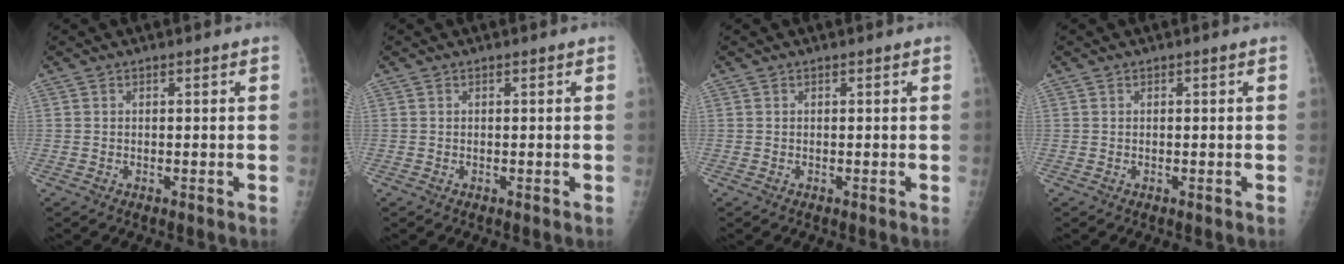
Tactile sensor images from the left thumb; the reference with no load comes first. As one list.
[{"total": 0.0}, {"total": 0.0}, {"total": 0.0}]